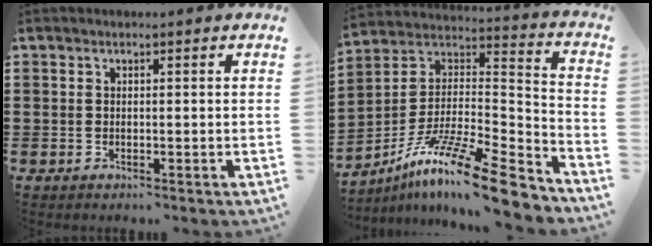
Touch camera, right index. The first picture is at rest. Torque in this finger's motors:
{"motor_torque": [1.08, 0.94, 0.38, 0.10]}